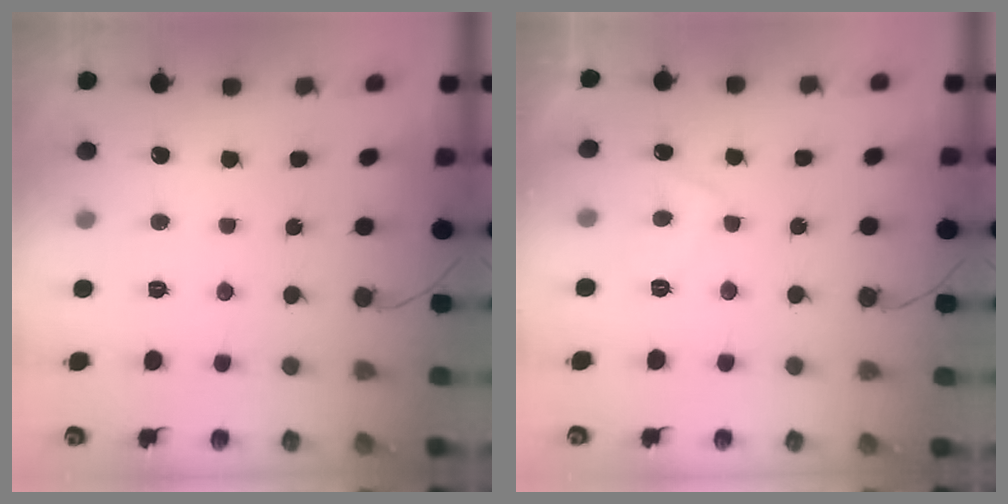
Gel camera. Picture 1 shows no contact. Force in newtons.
{"total": 3.6, "press": 3.5, "slide": 1.0}